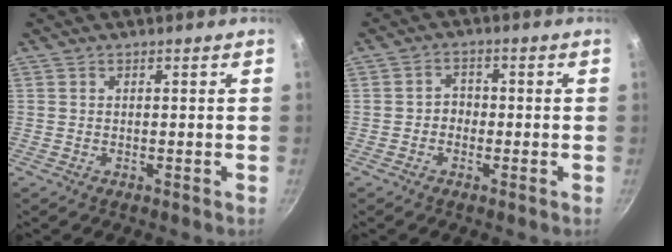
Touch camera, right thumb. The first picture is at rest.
{"total": 2.9, "force": [-0.8, 2.5, 1.3], "torque": [-0.001, 0.015, -0.020]}